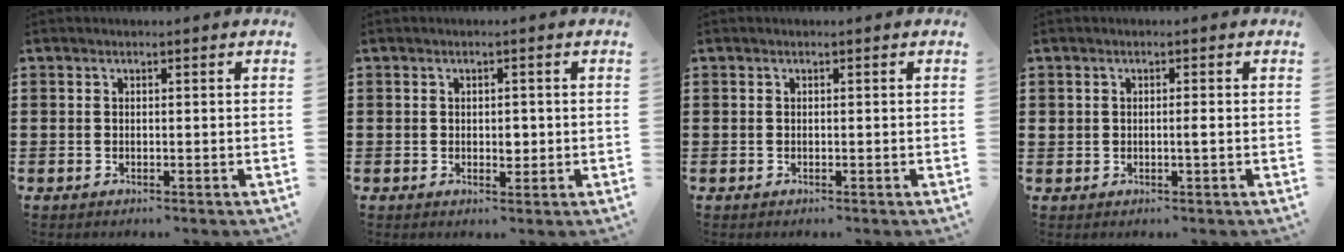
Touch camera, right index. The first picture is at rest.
{"total": 1.9, "force": [0.0, 1.1, 1.6], "torque": [-0.023, 0.000, -0.003]}
{"total": 0.0}
{"total": 1.1, "force": [-0.2, 0.2, 1.0], "torque": [-0.020, 0.000, -0.004]}